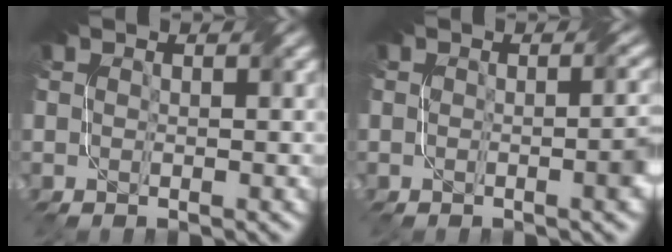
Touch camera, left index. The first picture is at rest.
{"total": 2.6, "force": [-0.6, 0.8, 2.4], "torque": [-0.027, 0.000, -0.007]}